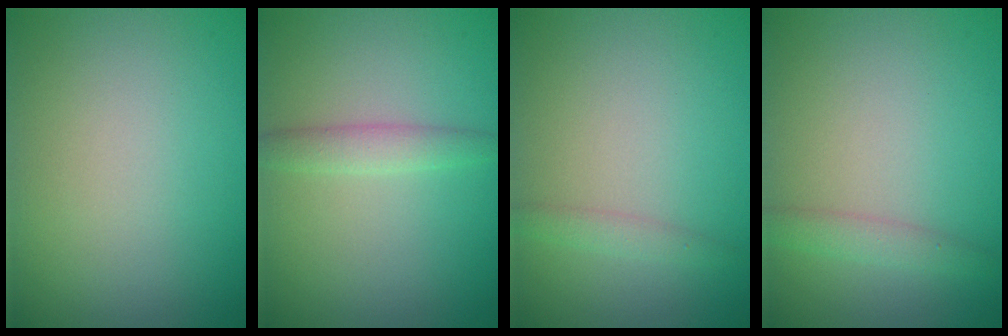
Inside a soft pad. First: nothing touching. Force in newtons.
{"total": 1.8, "press": 1.8, "slide": 0.1}
{"total": 1.2, "press": 1.2, "slide": 0.0}
{"total": 1.7, "press": 1.7, "slide": 0.1}